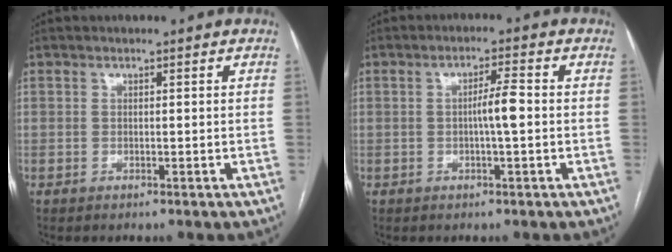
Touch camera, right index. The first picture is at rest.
{"total": 3.7, "force": [-0.3, 0.0, 3.7], "torque": [-0.064, 0.003, -0.006]}